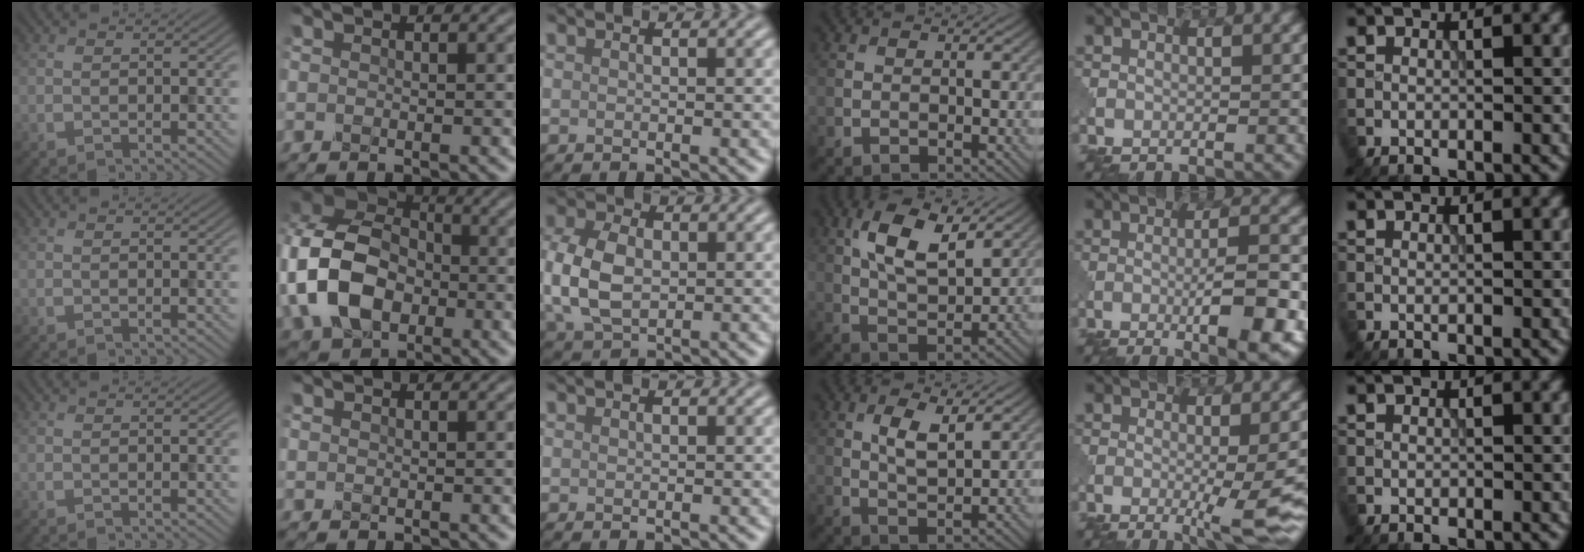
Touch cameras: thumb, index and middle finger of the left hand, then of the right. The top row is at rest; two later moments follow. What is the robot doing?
{"motion": "dispense", "object": "glue stick"}